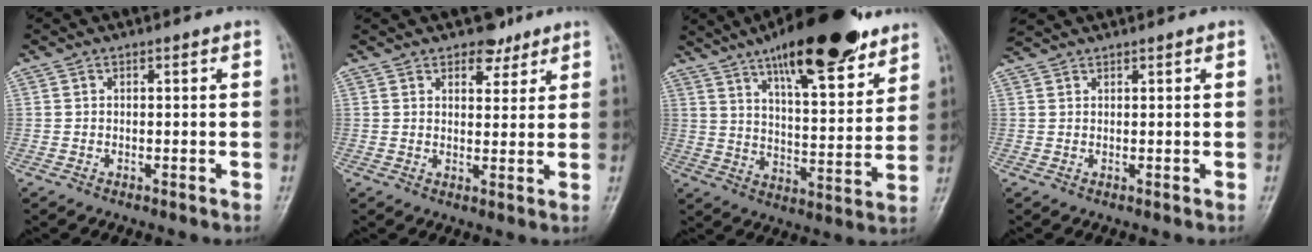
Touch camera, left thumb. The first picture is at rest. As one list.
[{"total": 4.2, "force": [3.0, 2.5, 1.5], "torque": [0.003, -0.018, 0.046]}, {"total": 22.1, "force": [15.0, 6.5, 14.8], "torque": [-0.197, -0.059, 0.234]}, {"total": 2.6, "force": [2.5, 0.1, 0.8], "torque": [-0.014, 0.017, 0.049]}]